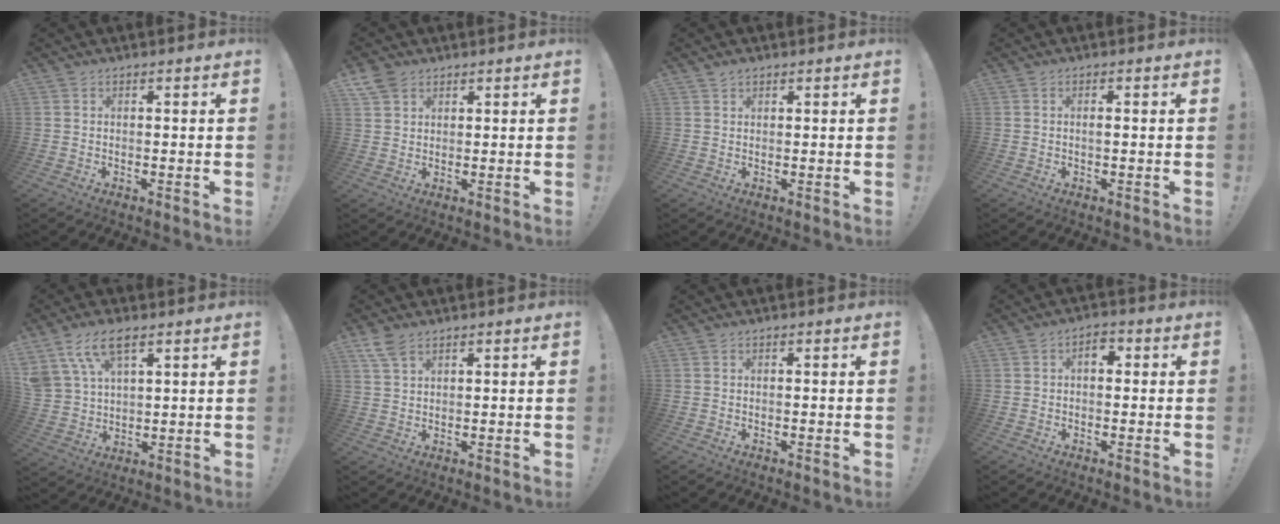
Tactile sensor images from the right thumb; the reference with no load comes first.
{"total": 4.8, "force": [3.2, 3.1, 1.7], "torque": [-0.034, -0.009, 0.061]}
{"total": 1.2, "force": [1.0, 0.5, 0.3], "torque": [-0.005, -0.003, 0.019]}
{"total": 0.8, "force": [-0.1, 0.1, 0.8], "torque": [-0.007, -0.003, -0.004]}
{"total": 10.8, "force": [6.2, 5.7, 6.7], "torque": [-0.133, -0.020, 0.122]}
{"total": 4.9, "force": [3.4, 2.2, 2.7], "torque": [-0.056, -0.009, 0.067]}
{"total": 0.0}
{"total": 4.1, "force": [0.5, 2.6, 3.0], "torque": [-0.042, 0.006, 0.003]}